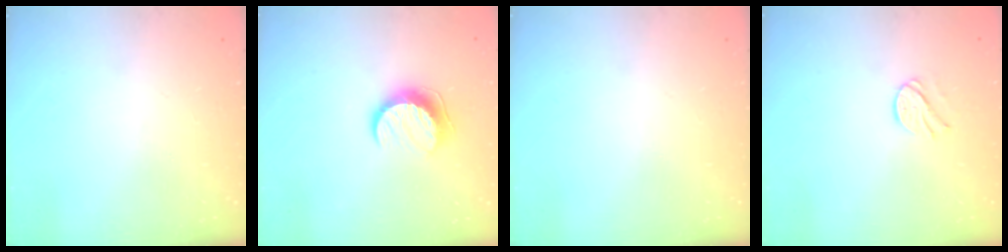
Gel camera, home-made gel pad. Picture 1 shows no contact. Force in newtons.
{"total": 9.8, "press": 9.8, "slide": 0.5}
{"total": 0.0}
{"total": 7.4, "press": 7.4, "slide": 0.5}